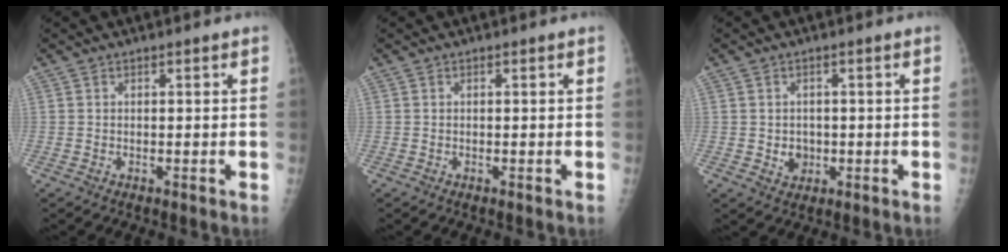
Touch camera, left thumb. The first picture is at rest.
{"total": 0.0}
{"total": 3.0, "force": [-0.3, 2.7, 1.3], "torque": [-0.005, 0.002, 0.002]}